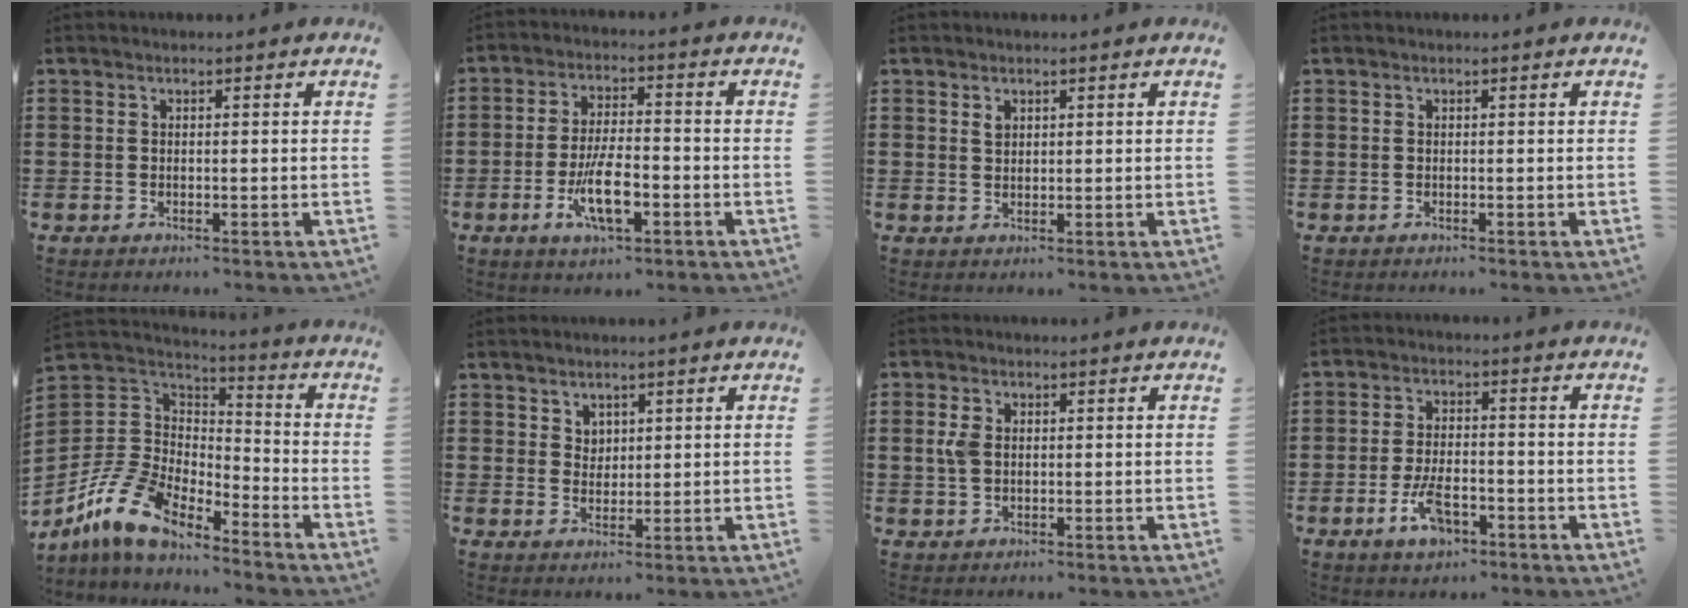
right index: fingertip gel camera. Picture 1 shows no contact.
{"total": 8.2, "force": [-2.8, 3.0, 7.1], "torque": [-0.147, -0.008, -0.052]}
{"total": 1.4, "force": [0.9, 0.9, 0.7], "torque": [-0.008, 0.000, 0.015]}
{"total": 0.0}
{"total": 12.0, "force": [-9.1, 5.5, 5.5], "torque": [-0.150, 0.019, -0.186]}
{"total": 2.4, "force": [1.6, 1.7, 0.2], "torque": [-0.011, 0.008, 0.031]}
{"total": 3.1, "force": [0.5, 2.0, 2.3], "torque": [-0.064, 0.003, 0.003]}
{"total": 5.6, "force": [-2.7, 2.5, 4.2], "torque": [-0.096, 0.000, -0.055]}